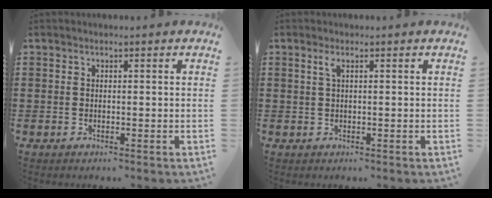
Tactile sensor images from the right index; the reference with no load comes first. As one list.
[{"total": 1.3, "force": [0.5, 0.3, 1.1], "torque": [-0.024, 0.003, 0.008]}]